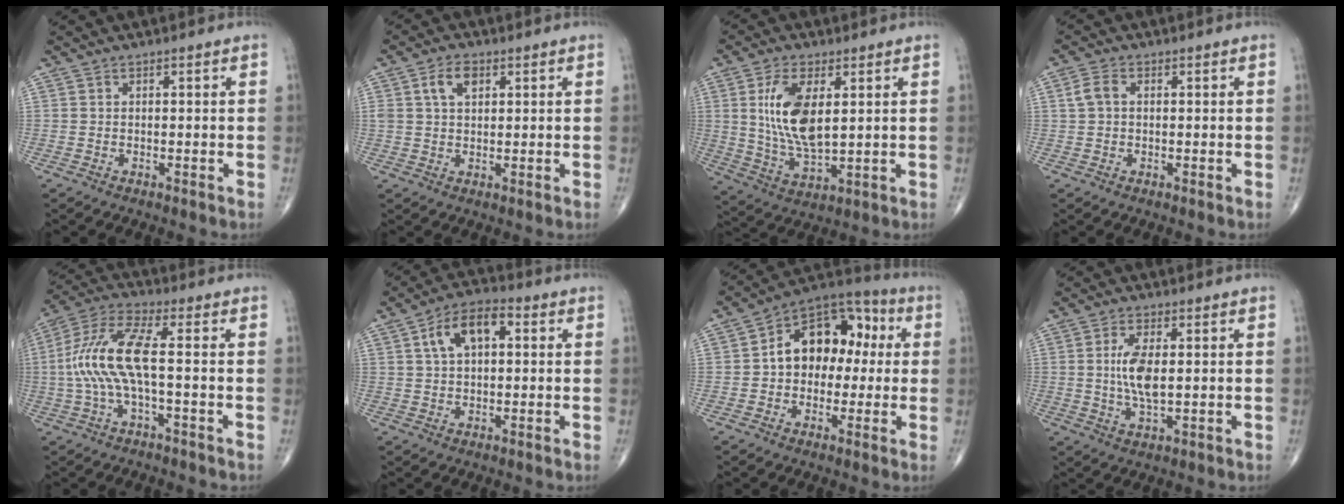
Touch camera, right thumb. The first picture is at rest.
{"total": 4.7, "force": [1.8, 2.8, 3.3], "torque": [-0.053, 0.001, 0.034]}
{"total": 12.4, "force": [2.8, 5.7, 10.7], "torque": [-0.208, -0.020, 0.061]}
{"total": 3.0, "force": [0.5, 2.1, 2.2], "torque": [-0.048, 0.010, 0.008]}
{"total": 12.0, "force": [-0.8, 3.2, 11.6], "torque": [-0.273, 0.036, -0.018]}
{"total": 9.1, "force": [2.4, 5.0, 7.3], "torque": [-0.123, 0.020, 0.034]}
{"total": 15.4, "force": [1.5, 10.6, 11.0], "torque": [-0.120, 0.042, 0.010]}
{"total": 7.0, "force": [0.6, 2.7, 6.4], "torque": [-0.132, -0.010, 0.012]}